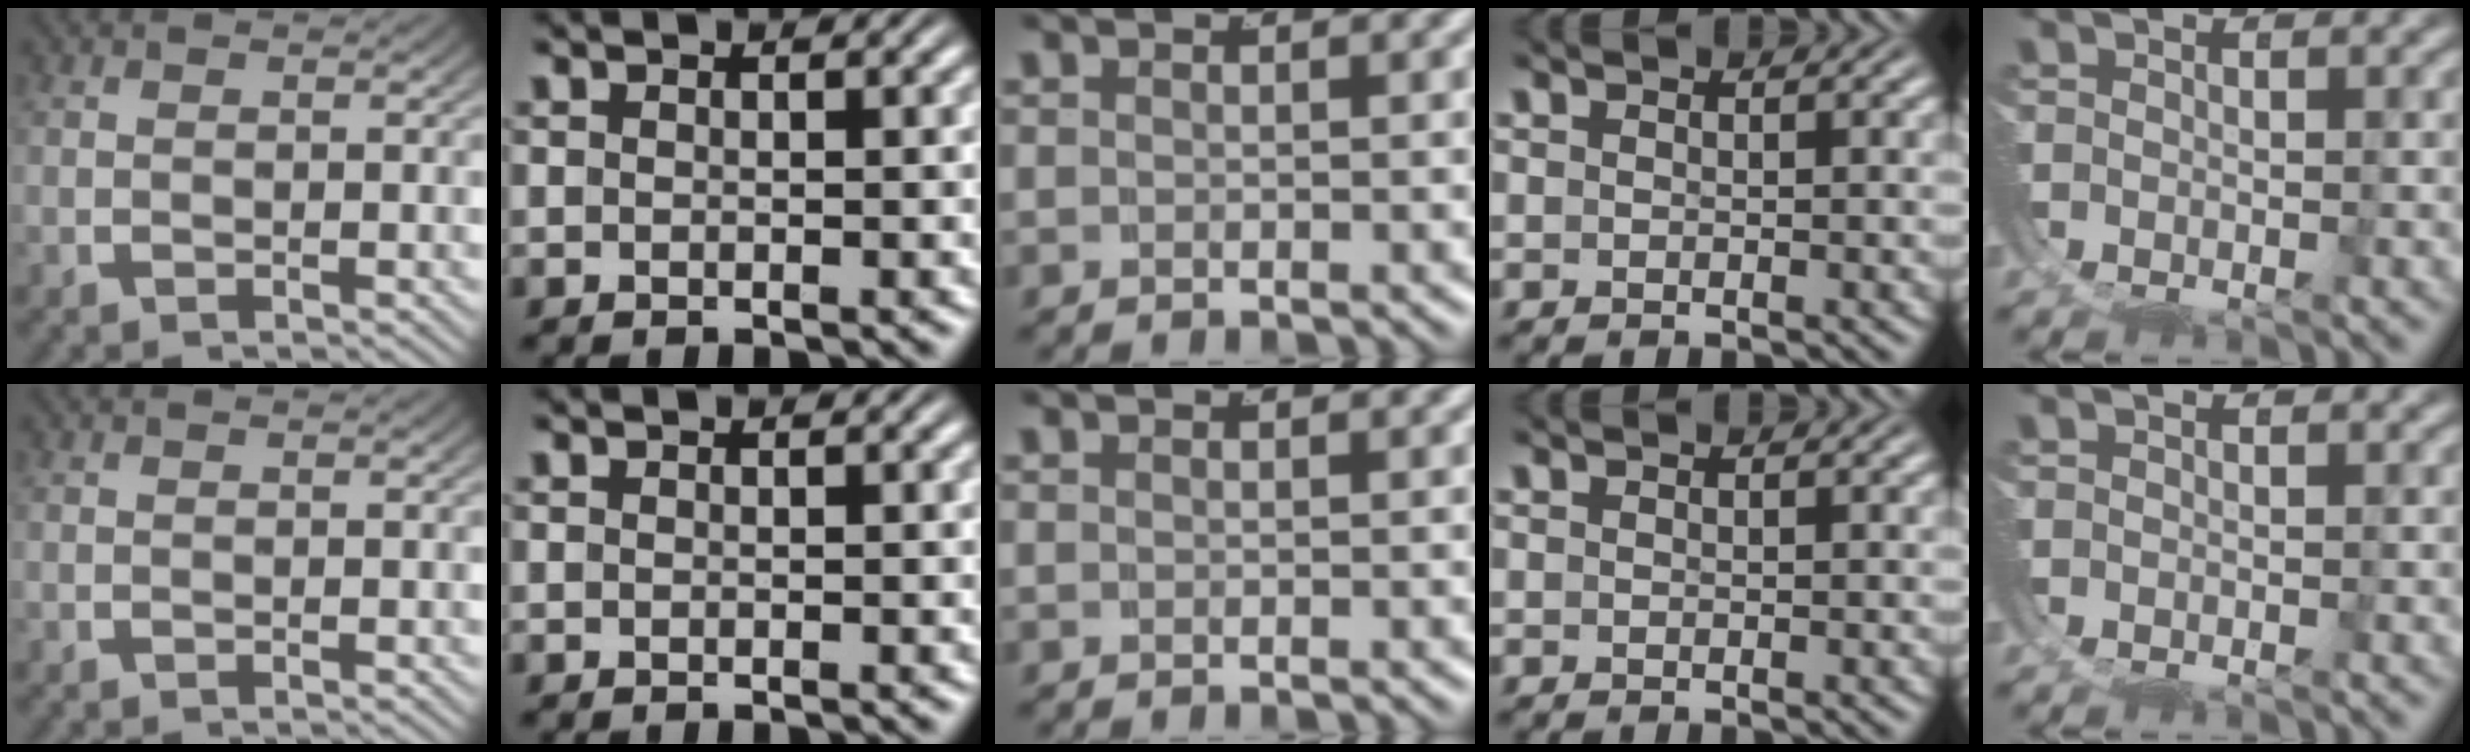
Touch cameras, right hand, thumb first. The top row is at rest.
{}